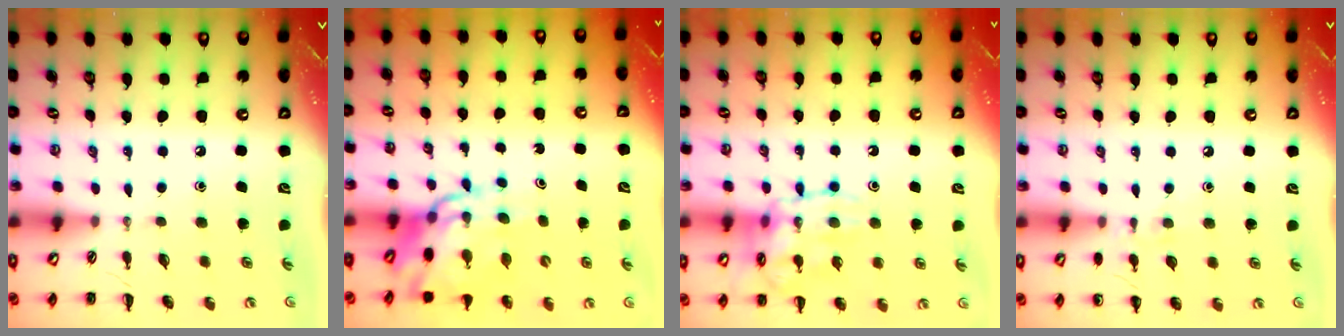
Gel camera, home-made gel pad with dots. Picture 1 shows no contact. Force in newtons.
{"total": 11.7, "press": 11.2, "slide": 3.4}
{"total": 15.8, "press": 15.7, "slide": 1.4}
{"total": 6.5, "press": 6.2, "slide": 1.9}